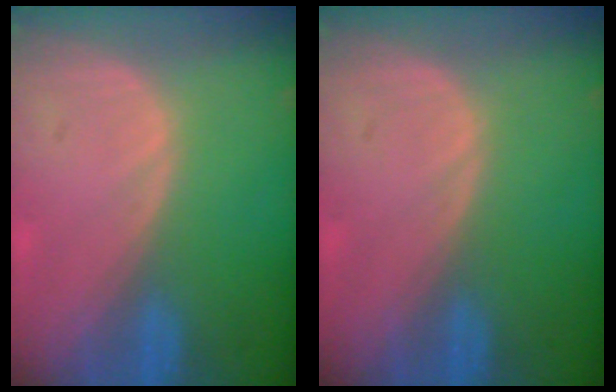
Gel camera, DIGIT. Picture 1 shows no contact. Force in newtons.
{"total": 0.0}